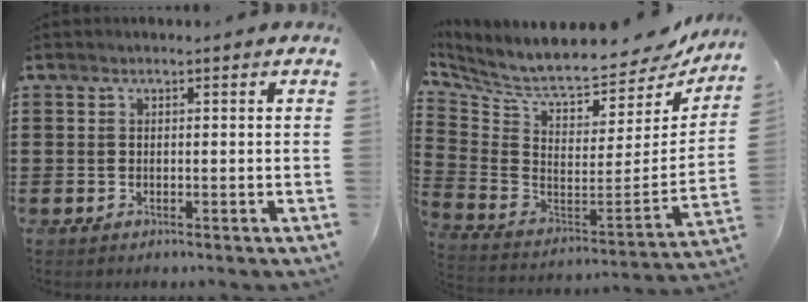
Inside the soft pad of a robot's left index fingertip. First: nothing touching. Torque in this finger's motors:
{"motor_torque": [2.14, 0.00, 1.05, 0.21]}